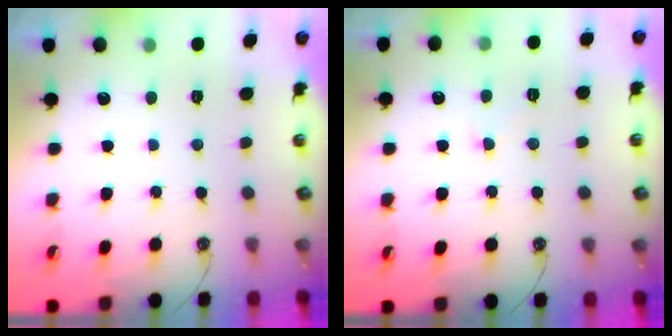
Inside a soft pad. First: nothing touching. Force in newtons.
{"total": 2.4, "press": 2.4, "slide": 0.3}